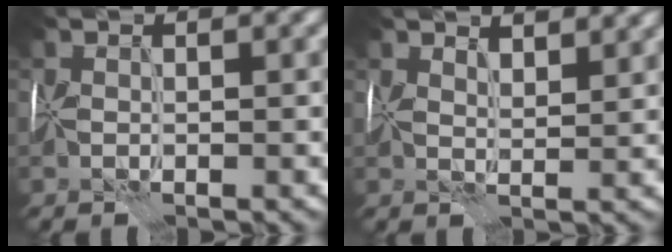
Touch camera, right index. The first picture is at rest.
{"total": 3.7, "force": [3.0, 1.2, 1.8], "torque": [-0.027, 0.001, 0.041]}